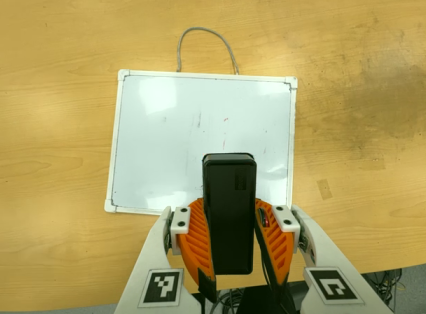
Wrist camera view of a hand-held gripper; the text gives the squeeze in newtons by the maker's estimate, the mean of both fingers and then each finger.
{"total": 8.5, "left": 7.1, "right": 10.0}